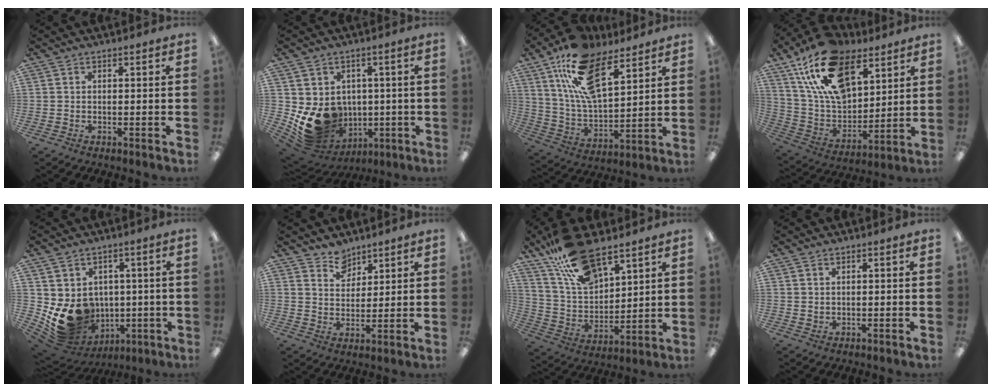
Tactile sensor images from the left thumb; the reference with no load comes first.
{"total": 12.6, "force": [-1.3, 11.0, 5.9], "torque": [-0.104, -0.018, -0.006]}
{"total": 18.8, "force": [11.5, 8.3, 12.3], "torque": [-0.240, -0.040, 0.204]}
{"total": 22.3, "force": [12.6, 12.4, 13.7], "torque": [-0.252, -0.045, 0.229]}
{"total": 12.0, "force": [-1.5, 10.6, 5.4], "torque": [-0.096, -0.018, -0.012]}
{"total": 6.2, "force": [5.2, 3.4, 0.6], "torque": [-0.009, -0.029, 0.096]}
{"total": 18.5, "force": [13.2, 7.9, 10.2], "torque": [-0.209, -0.056, 0.239]}
{"total": 0.9, "force": [0.6, 0.5, 0.2], "torque": [-0.005, 0.002, 0.012]}